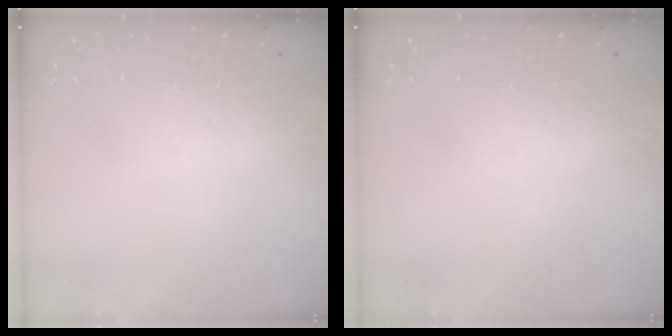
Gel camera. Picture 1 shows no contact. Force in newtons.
{"total": 0.0}